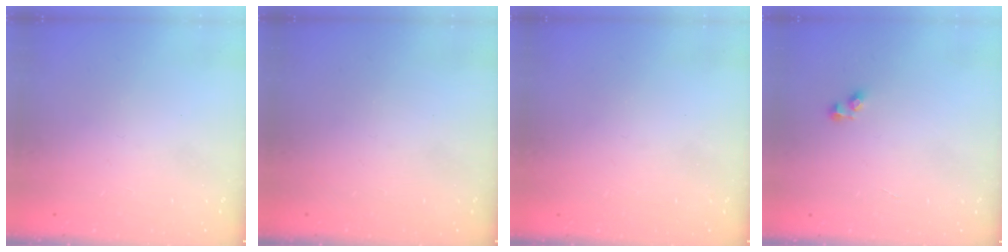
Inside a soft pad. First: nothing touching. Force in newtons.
{"total": 0.0}
{"total": 0.7, "press": 0.6, "slide": 0.4}
{"total": 2.0, "press": 2.0, "slide": 0.3}